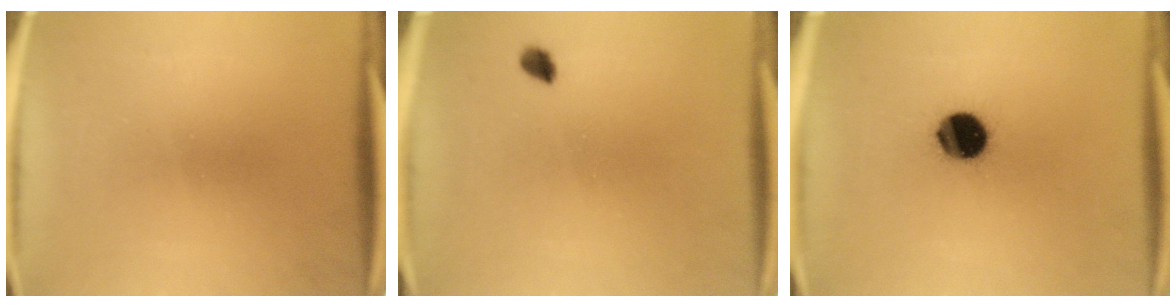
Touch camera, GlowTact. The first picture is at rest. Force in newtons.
{"total": 1.6}
{"total": 11.5}